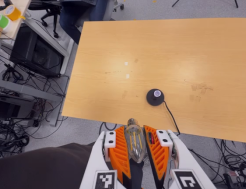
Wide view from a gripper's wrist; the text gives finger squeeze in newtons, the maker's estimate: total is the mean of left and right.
{"total": 13.9, "left": 14.7, "right": 13.1}